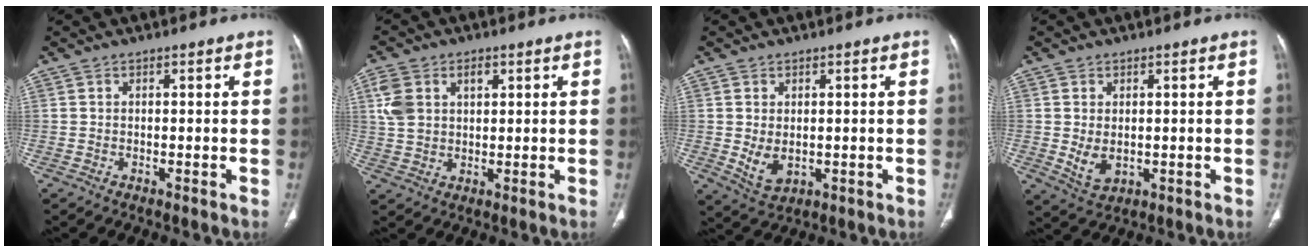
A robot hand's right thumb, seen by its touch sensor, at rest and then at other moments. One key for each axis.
{"total": 7.8, "fx": 2.6, "fy": 5.5, "fz": 4.9, "tx": -0.091, "ty": 0.003, "tz": 0.053}
{"total": 4.8, "fx": -0.2, "fy": 3.2, "fz": 3.6, "tx": -0.064, "ty": -0.011, "tz": 0.013}
{"total": 4.5, "fx": -0.1, "fy": 3.0, "fz": 3.3, "tx": -0.059, "ty": -0.010, "tz": 0.012}